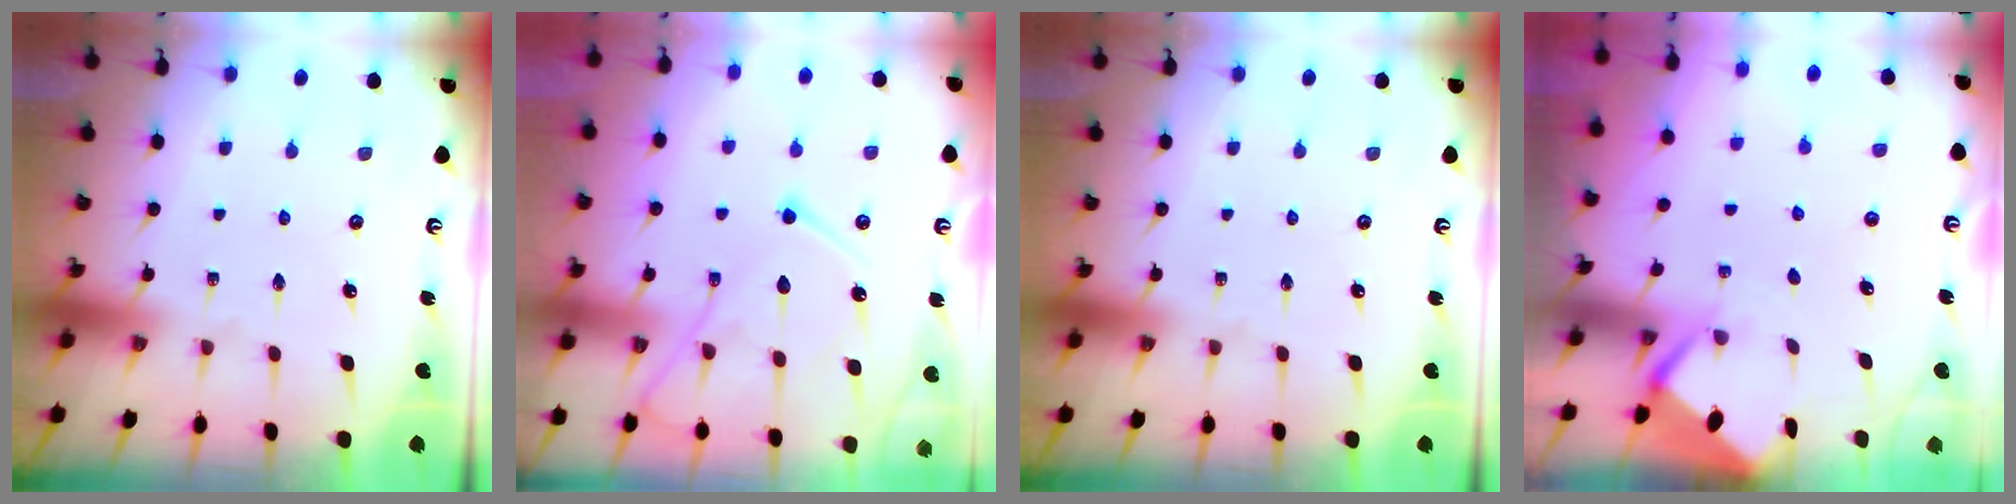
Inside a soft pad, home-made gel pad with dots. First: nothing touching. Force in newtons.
{"total": 13.6, "press": 13.5, "slide": 1.5}
{"total": 0.0}
{"total": 2.5, "press": 2.5, "slide": 0.4}